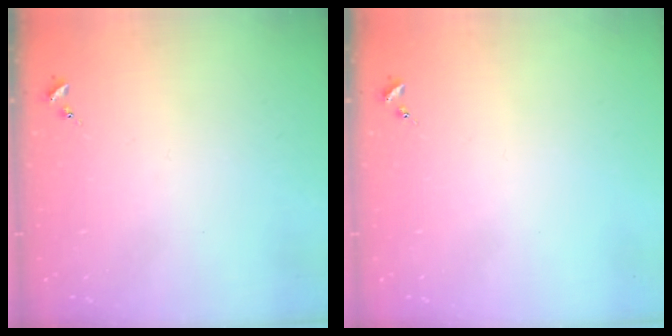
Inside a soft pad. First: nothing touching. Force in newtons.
{"total": 0.0}